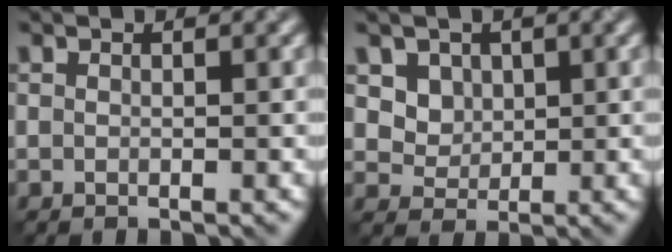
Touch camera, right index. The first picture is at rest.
{"total": 3.8, "force": [1.7, 3.0, 1.5], "torque": [-0.042, -0.012, 0.049]}